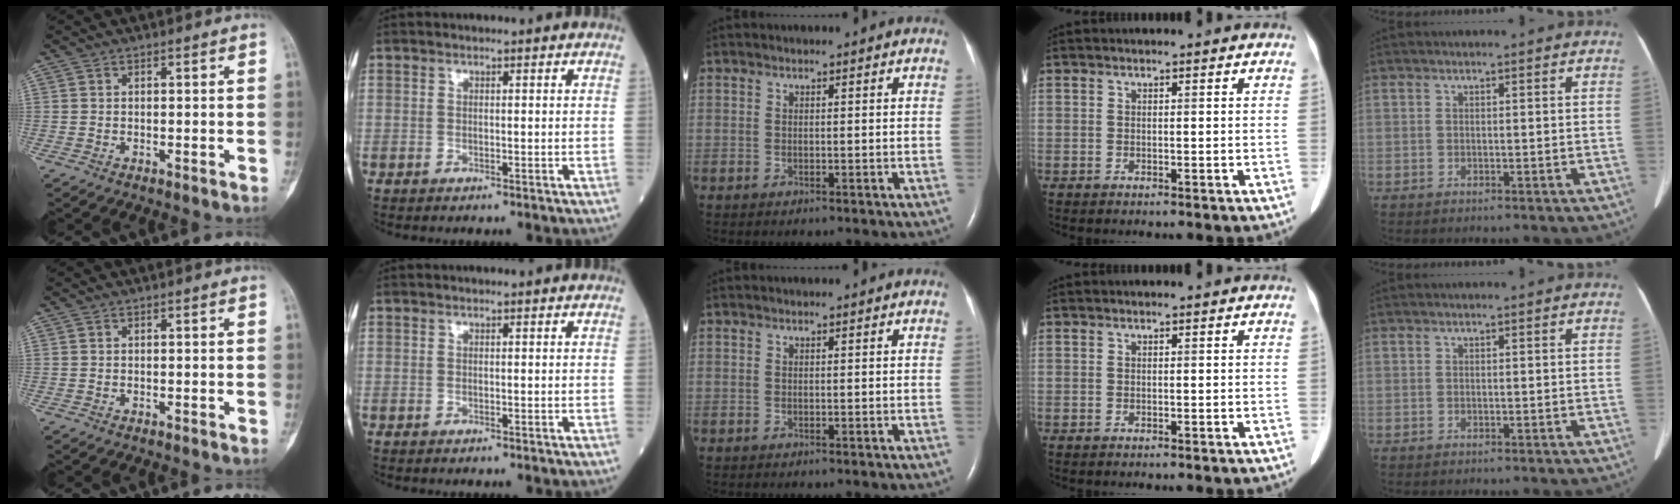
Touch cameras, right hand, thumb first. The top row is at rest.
{}